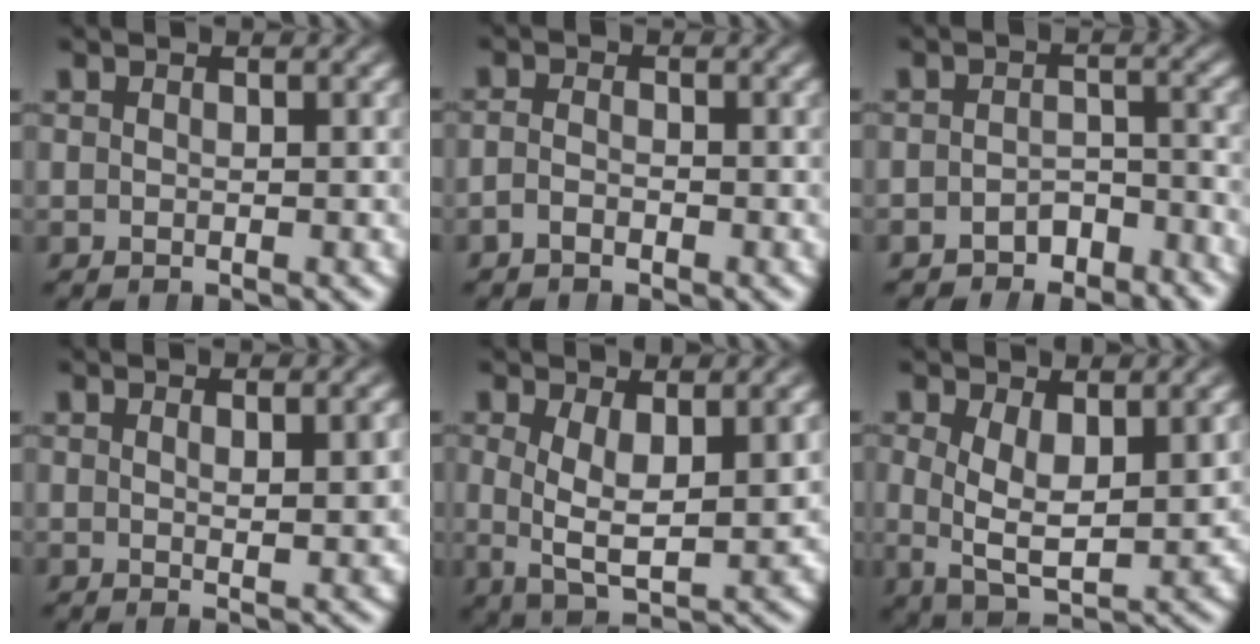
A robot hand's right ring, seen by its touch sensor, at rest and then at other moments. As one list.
[{"total": 1.5, "force": [-1.3, 0.6, 0.6], "torque": [-0.014, -0.011, -0.023]}, {"total": 3.1, "force": [-2.6, 1.6, 0.7], "torque": [-0.001, -0.008, -0.046]}, {"total": 2.0, "force": [0.5, -0.3, 1.9], "torque": [-0.023, -0.008, 0.010]}, {"total": 5.5, "force": [-0.1, 3.3, 4.4], "torque": [-0.093, -0.029, 0.009]}, {"total": 6.0, "force": [-0.2, 4.1, 4.4], "torque": [-0.098, -0.034, 0.008]}]